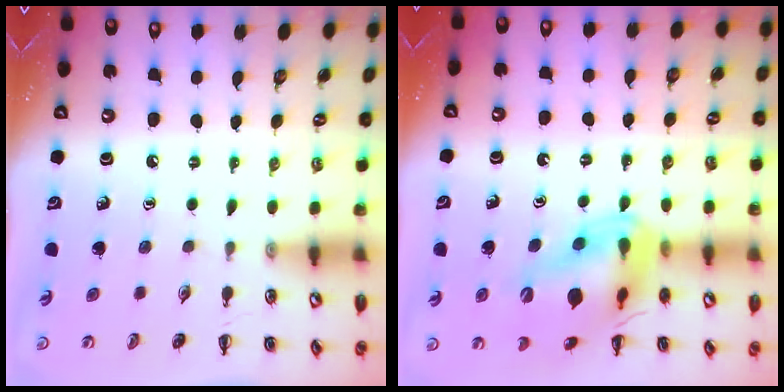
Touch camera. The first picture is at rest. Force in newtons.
{"total": 17.5, "press": 17.3, "slide": 2.6}